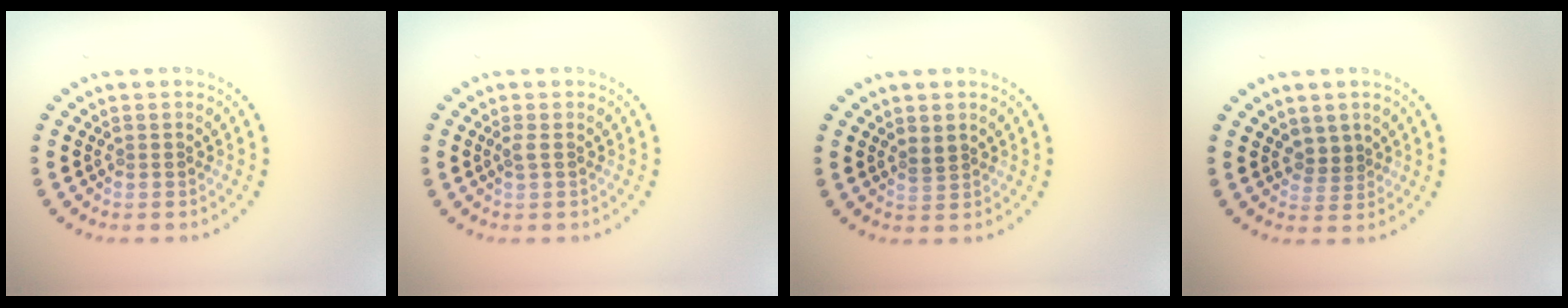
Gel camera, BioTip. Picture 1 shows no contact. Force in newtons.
{"total": 0.7, "press": 0.6, "slide": 0.4}
{"total": 1.1, "press": 0.9, "slide": 0.5}
{"total": 1.6, "press": 1.3, "slide": 0.9}